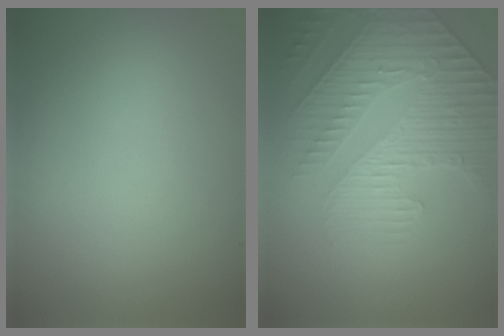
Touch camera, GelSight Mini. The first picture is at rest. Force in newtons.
{"total": 4.0, "press": 3.8, "slide": 1.2}